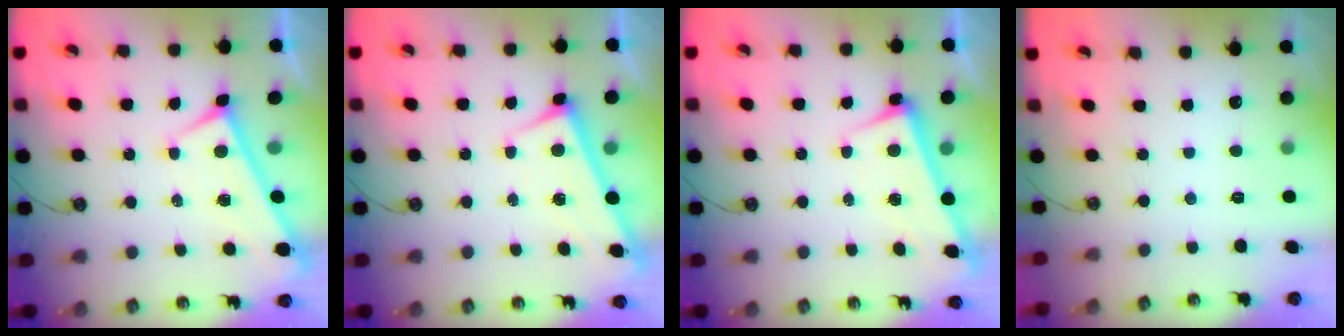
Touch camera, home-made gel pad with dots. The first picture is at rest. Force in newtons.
{"total": 2.9, "press": 2.9, "slide": 0.1}
{"total": 2.7, "press": 2.6, "slide": 0.7}
{"total": 0.0}